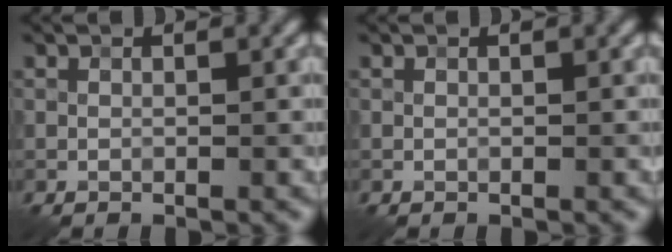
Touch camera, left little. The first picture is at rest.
{"total": 0.0}